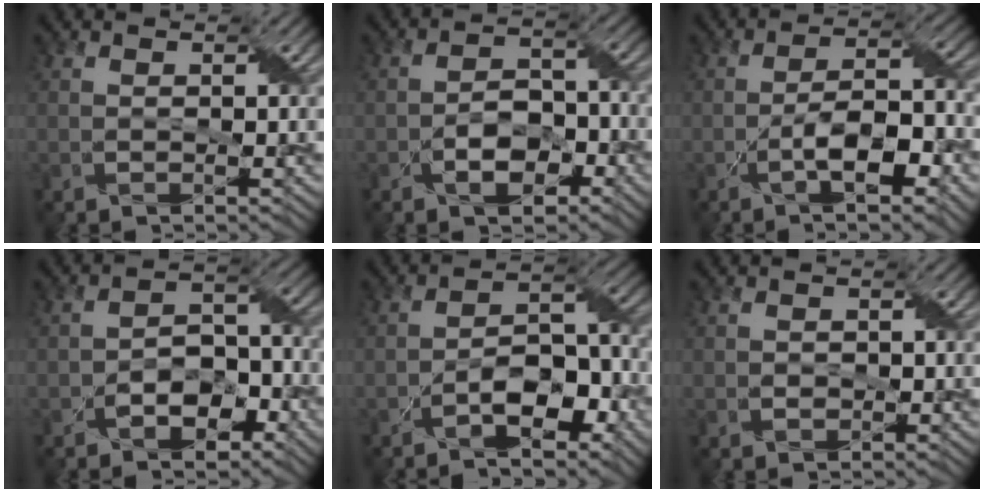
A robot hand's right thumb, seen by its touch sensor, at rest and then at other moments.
{"total": 5.7, "force": [-2.8, 3.3, 3.7], "torque": [-0.054, 0.006, -0.054]}
{"total": 8.7, "force": [-3.3, 2.9, 7.5], "torque": [-0.123, 0.008, -0.060]}
{"total": 5.7, "force": [-3.0, 3.5, 3.3], "torque": [-0.048, 0.008, -0.056]}
{"total": 6.9, "force": [-3.8, 3.1, 4.9], "torque": [-0.072, 0.017, -0.069]}
{"total": 1.0, "force": [-0.2, 0.9, 0.3], "torque": [-0.007, -0.004, -0.004]}